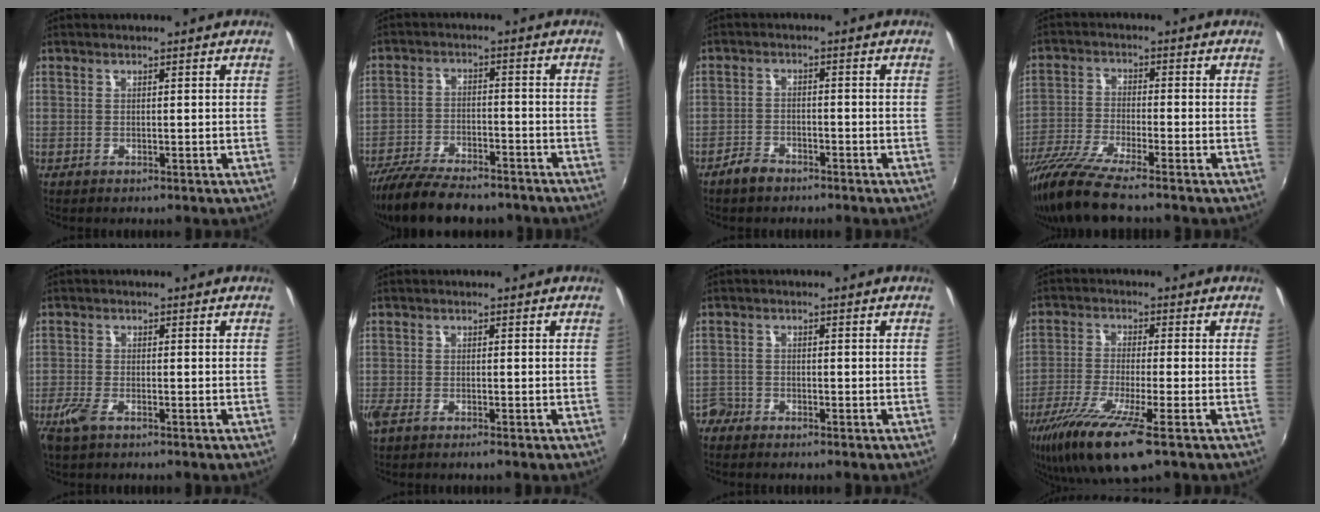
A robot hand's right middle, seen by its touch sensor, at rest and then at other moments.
{"total": 16.4, "force": [-13.5, 4.9, 8.0], "torque": [-0.168, -0.032, -0.220]}
{"total": 3.5, "force": [-2.9, 1.6, 1.2], "torque": [-0.038, 0.004, -0.052]}
{"total": 10.2, "force": [-8.3, 0.2, 5.8], "torque": [-0.130, -0.033, -0.157]}
{"total": 3.5, "force": [-2.3, 1.2, 2.3], "torque": [-0.060, -0.008, -0.048]}
{"total": 2.5, "force": [-1.8, 0.6, 1.6], "torque": [-0.041, -0.009, -0.037]}
{"total": 3.8, "force": [-3.1, 2.1, 0.3], "torque": [-0.023, -0.005, -0.068]}
{"total": 13.1, "force": [-8.0, 1.4, 10.2], "torque": [-0.218, -0.048, -0.150]}